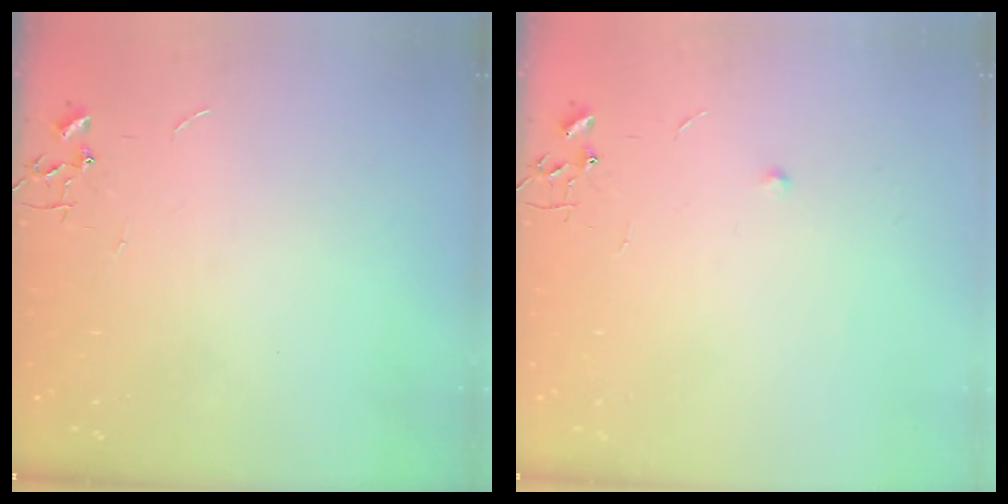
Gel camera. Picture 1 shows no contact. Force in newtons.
{"total": 4.9, "press": 4.7, "slide": 1.1}